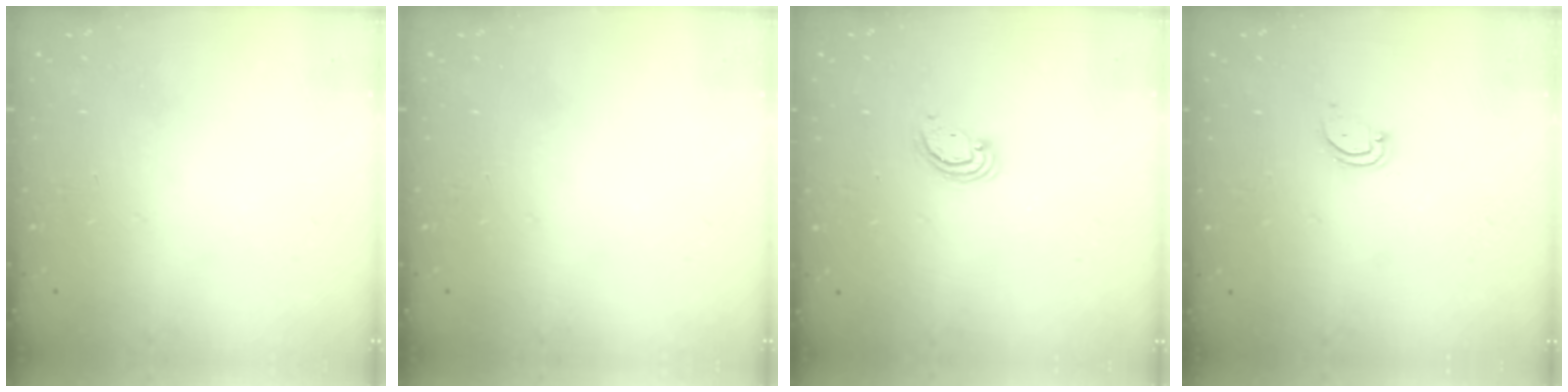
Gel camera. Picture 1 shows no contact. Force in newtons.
{"total": 0.0}
{"total": 3.0, "press": 2.9, "slide": 0.3}
{"total": 2.8, "press": 2.8, "slide": 0.2}